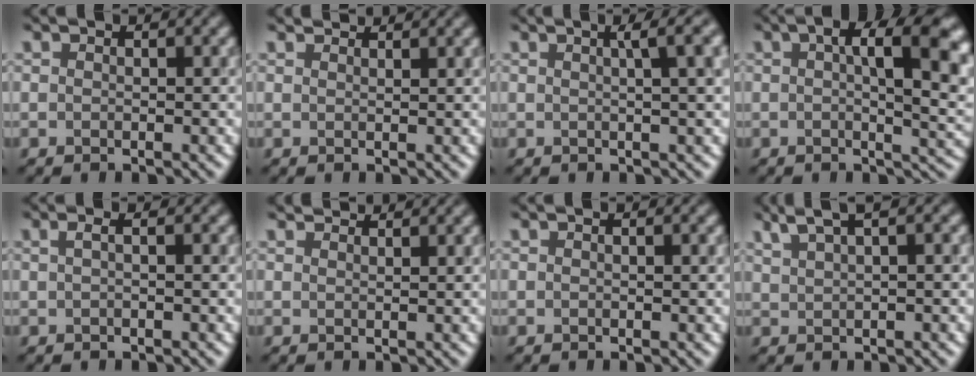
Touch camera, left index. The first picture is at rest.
{"total": 2.3, "force": [2.2, 0.3, 0.7], "torque": [-0.012, 0.006, 0.023]}
{"total": 6.4, "force": [2.0, 2.3, 5.6], "torque": [-0.033, 0.038, 0.003]}
{"total": 11.0, "force": [2.2, 4.2, 9.9], "torque": [-0.112, 0.026, 0.022]}
{"total": 1.0, "force": [0.2, 0.3, 1.0], "torque": [-0.015, 0.004, -0.002]}
{"total": 2.9, "force": [2.7, 0.5, 0.9], "torque": [-0.009, 0.005, 0.026]}
{"total": 0.0}
{"total": 2.9, "force": [2.2, 0.4, 1.8], "torque": [-0.023, 0.012, 0.041]}